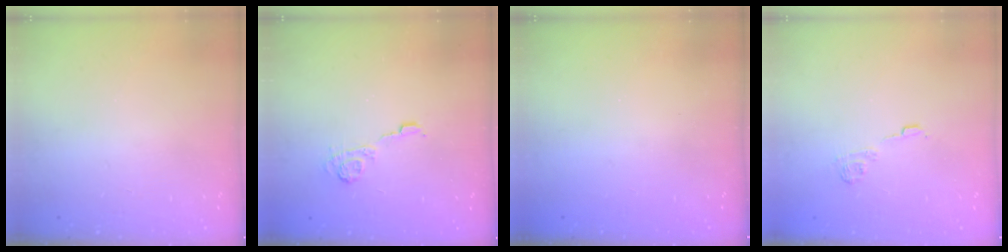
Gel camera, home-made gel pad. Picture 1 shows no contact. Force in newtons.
{"total": 5.2, "press": 5.2, "slide": 0.4}
{"total": 2.3, "press": 2.2, "slide": 0.8}
{"total": 7.6, "press": 7.5, "slide": 1.0}